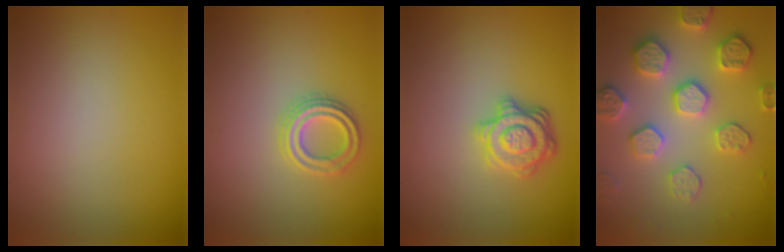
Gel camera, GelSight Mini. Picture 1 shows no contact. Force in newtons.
{"total": 2.3, "press": 2.2, "slide": 0.6}
{"total": 3.2, "press": 3.0, "slide": 1.1}
{"total": 5.3, "press": 5.0, "slide": 1.8}